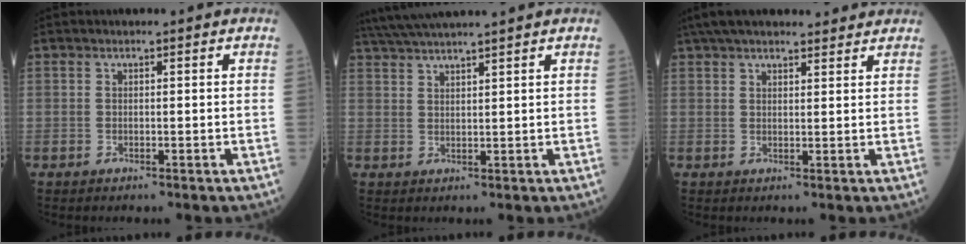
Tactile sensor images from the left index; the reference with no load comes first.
{"total": 8.2, "force": [7.3, -1.2, 3.7], "torque": [-0.065, 0.027, 0.121]}
{"total": 14.5, "force": [12.6, 3.3, 6.2], "torque": [-0.096, 0.046, 0.186]}